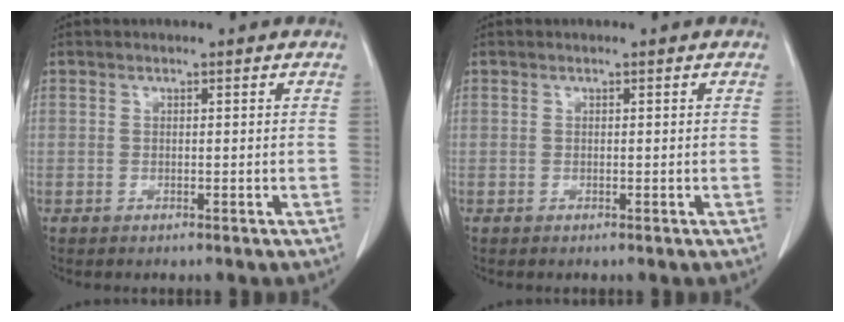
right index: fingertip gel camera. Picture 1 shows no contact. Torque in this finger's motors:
{"motor_torque": [-0.07, 0.05, 0.02, 0.00]}